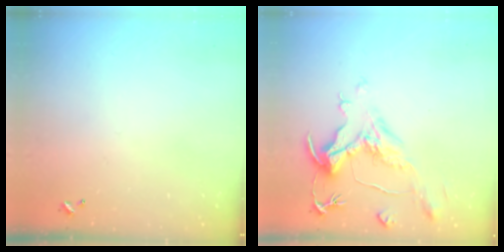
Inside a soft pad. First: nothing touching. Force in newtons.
{"total": 1.6, "press": 0.1, "slide": 1.6}